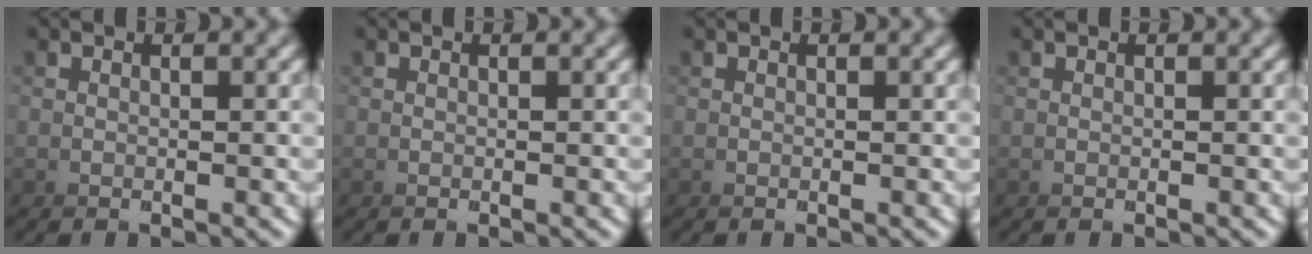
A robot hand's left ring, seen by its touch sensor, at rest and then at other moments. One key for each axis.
{"total": 0.0}
{"total": 0.0}
{"total": 0.0}